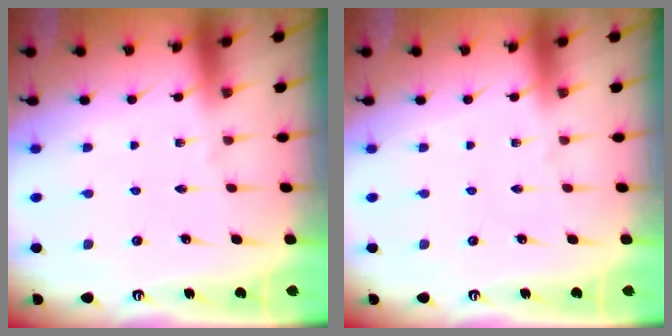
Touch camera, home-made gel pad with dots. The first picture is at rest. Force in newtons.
{"total": 0.0}